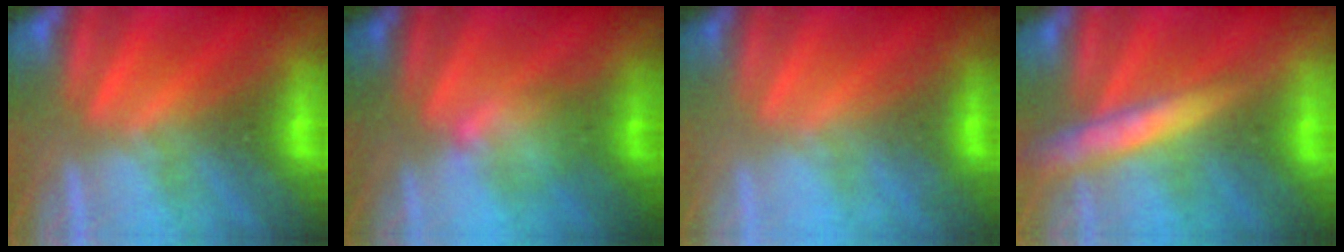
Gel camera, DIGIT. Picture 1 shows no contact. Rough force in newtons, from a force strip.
{"total": 2.0}
{"total": 1.9}
{"total": 9.1}